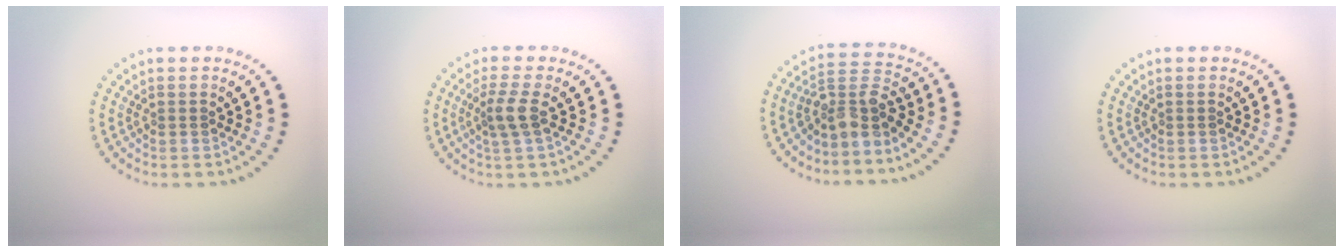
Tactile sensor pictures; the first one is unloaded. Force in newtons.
{"total": 2.3, "press": 1.9, "slide": 1.4}
{"total": 3.6, "press": 2.9, "slide": 2.2}
{"total": 0.0}